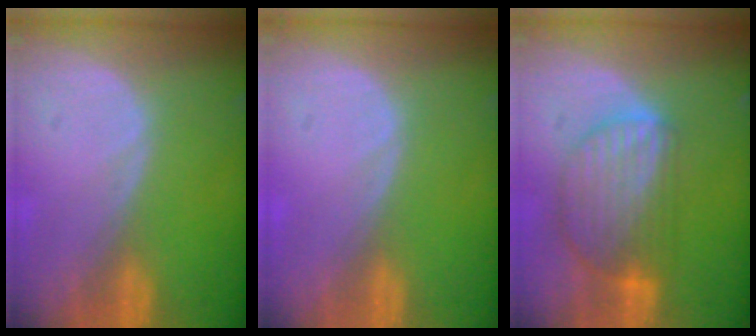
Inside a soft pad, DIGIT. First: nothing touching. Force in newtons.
{"total": 0.7, "press": 0.0, "slide": 0.7}
{"total": 9.0, "press": 7.8, "slide": 4.4}